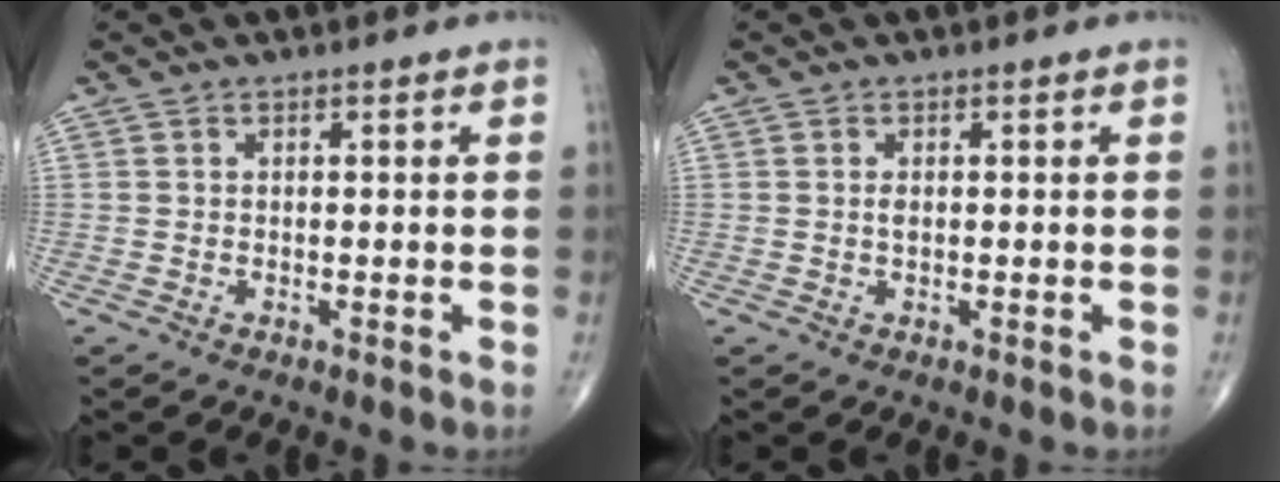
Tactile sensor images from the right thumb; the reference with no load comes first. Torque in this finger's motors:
{"motor_torque": [0.65, 0.53, 0.35, 0.06, -0.07]}